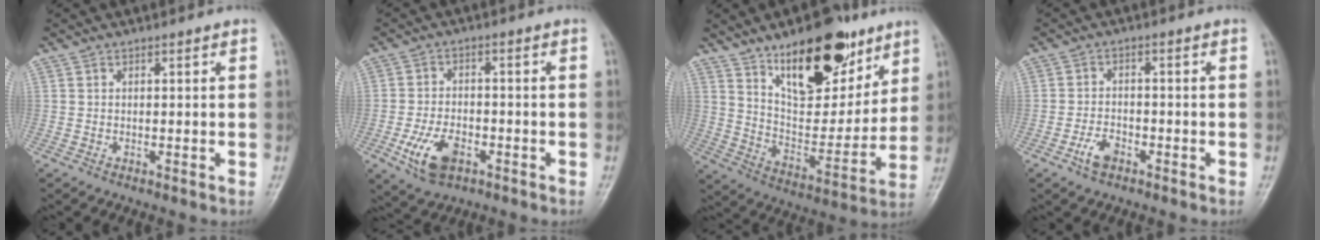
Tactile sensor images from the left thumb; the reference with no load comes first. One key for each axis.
{"total": 8.1, "fx": -3.5, "fy": 4.7, "fz": 5.6, "tx": -0.105, "ty": 0.011, "tz": -0.059}
{"total": 21.6, "fx": 13.2, "fy": 9.7, "fz": 14.1, "tx": -0.161, "ty": -0.073, "tz": 0.222}
{"total": 3.9, "fx": -2.3, "fy": 2.2, "fz": 2.3, "tx": -0.041, "ty": 0.016, "tz": -0.042}